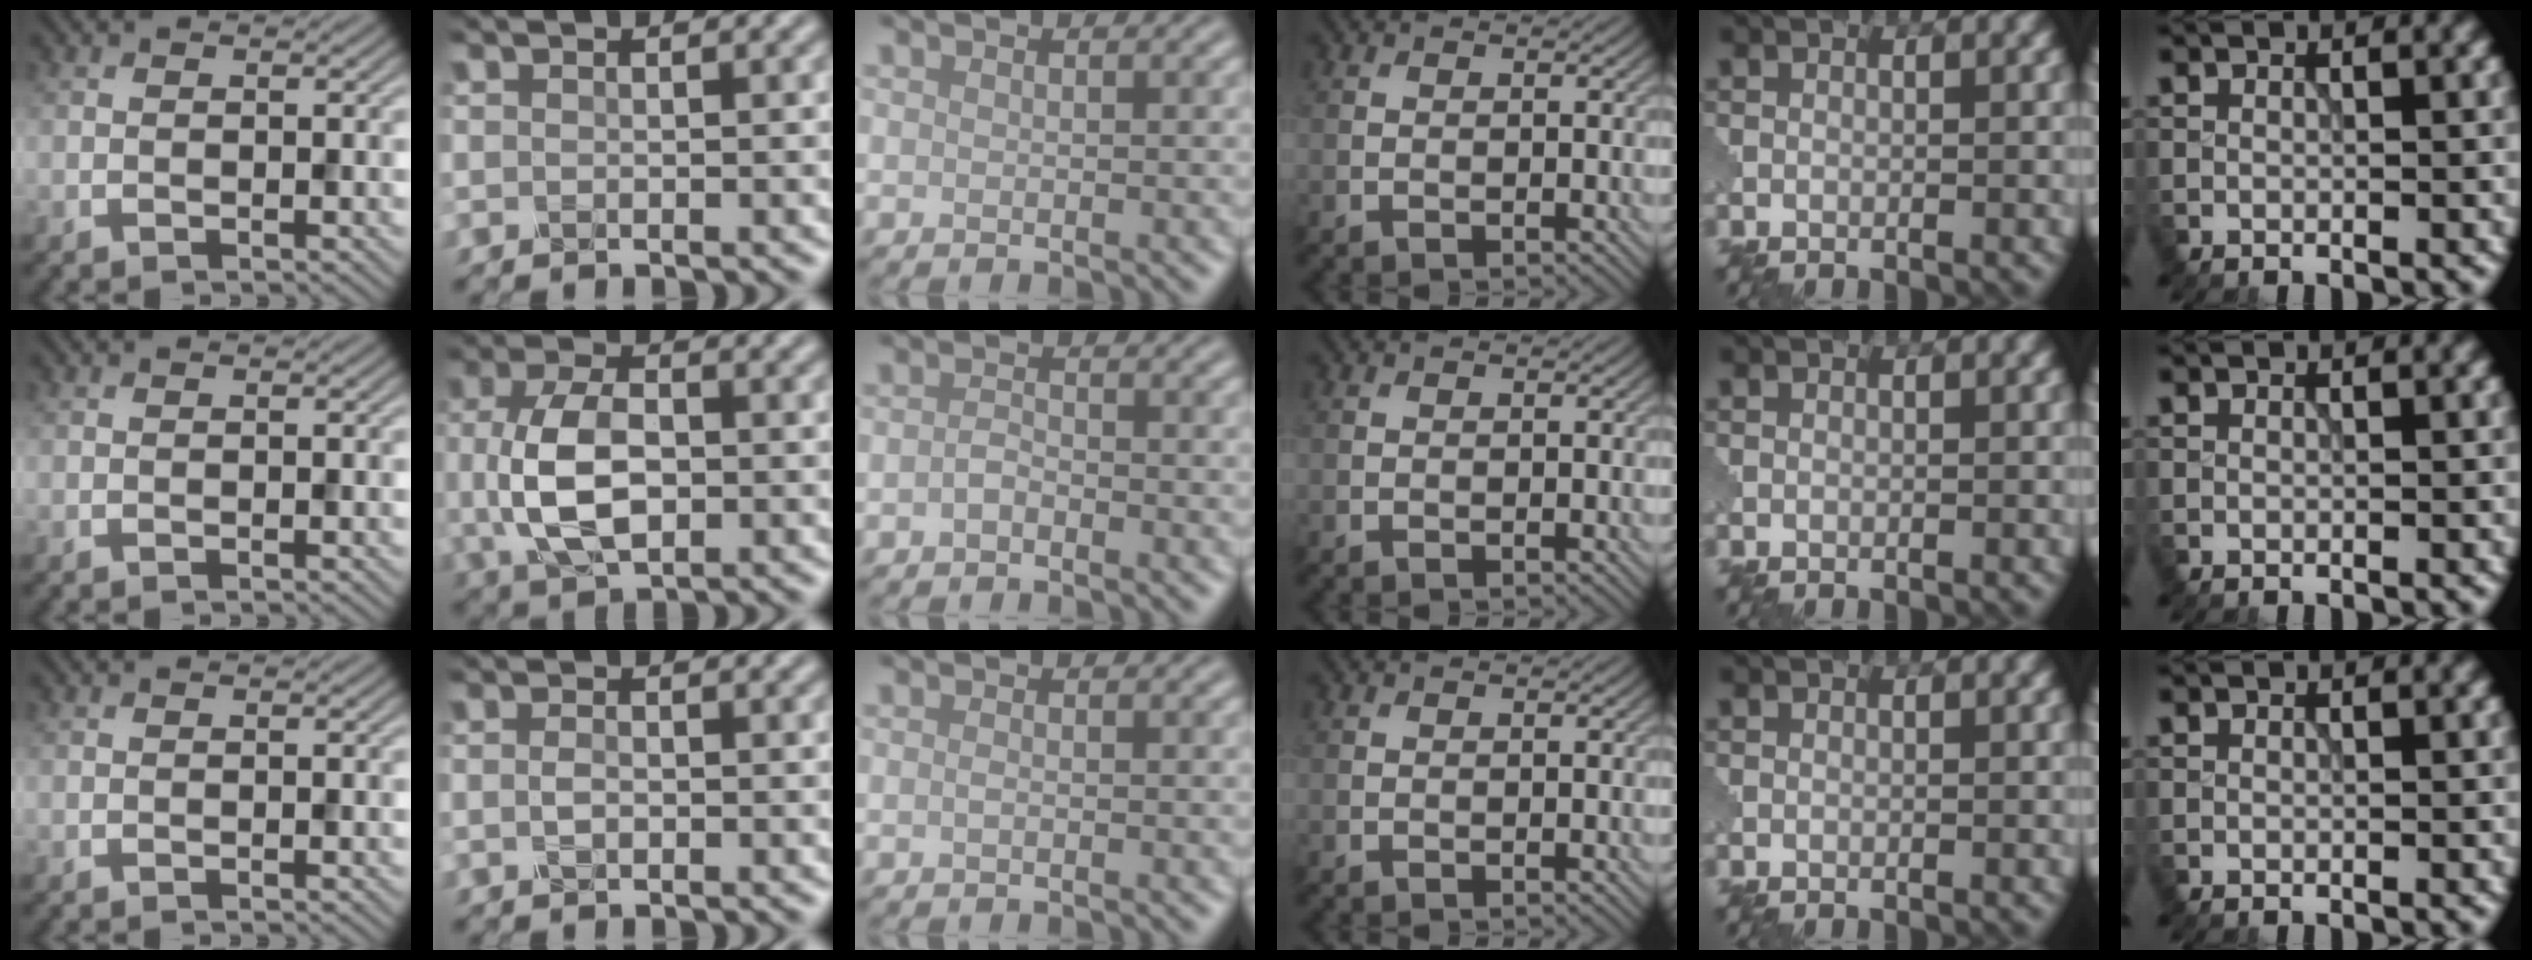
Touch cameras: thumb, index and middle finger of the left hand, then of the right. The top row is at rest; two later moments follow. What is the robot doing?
{"motion": "close", "object": "eyeshadow palette"}